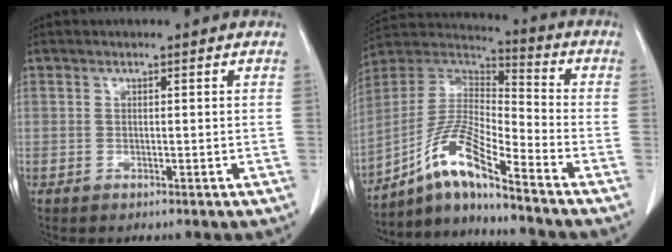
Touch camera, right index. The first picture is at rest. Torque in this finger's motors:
{"motor_torque": [0.64, -0.44, 0.12, 0.10]}